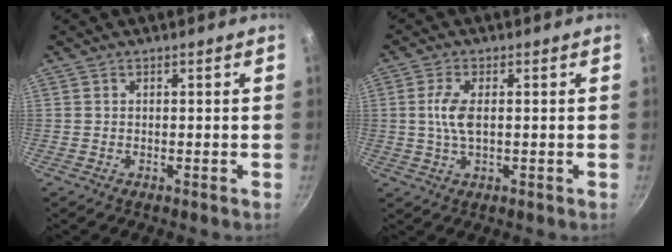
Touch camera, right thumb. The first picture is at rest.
{"total": 5.3, "force": [0.4, 2.3, 4.7], "torque": [-0.105, 0.003, 0.006]}